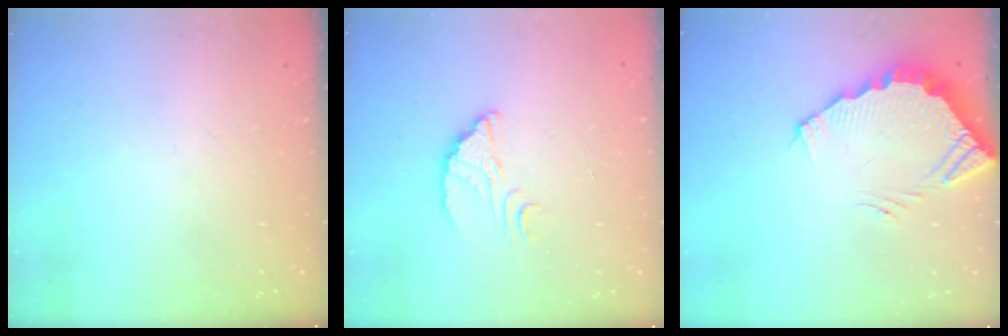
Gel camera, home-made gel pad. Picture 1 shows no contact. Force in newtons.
{"total": 2.9, "press": 2.9, "slide": 0.0}
{"total": 3.7, "press": 3.6, "slide": 0.2}